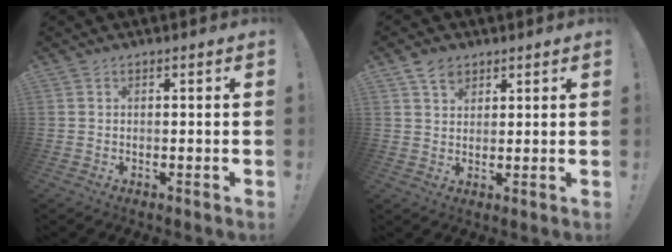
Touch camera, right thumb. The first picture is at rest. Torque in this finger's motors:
{"motor_torque": [0.36, 0.42, 0.45, 0.05, -0.03]}